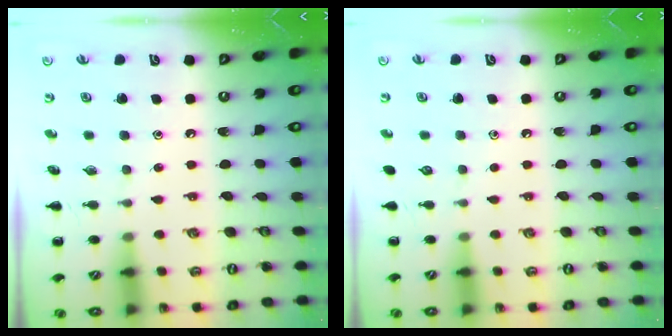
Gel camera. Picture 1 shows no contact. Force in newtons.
{"total": 0.0}